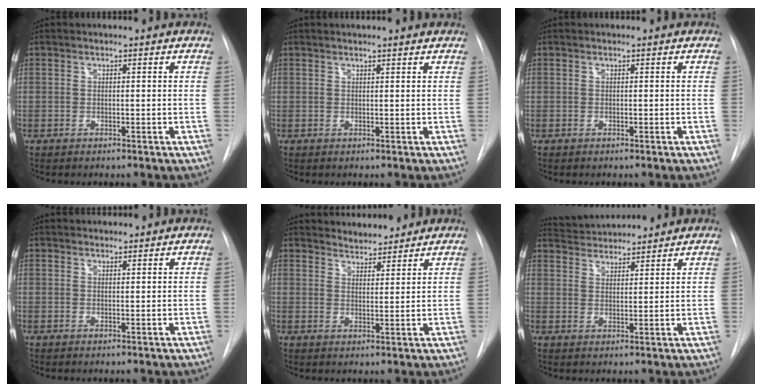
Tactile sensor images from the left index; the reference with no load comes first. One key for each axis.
{"total": 3.3, "fx": 3.0, "fy": -0.2, "fz": 1.2, "tx": -0.017, "ty": 0.011, "tz": 0.030}
{"total": 0.0}
{"total": 2.2, "fx": 2.1, "fy": 0.5, "fz": 0.3, "tx": -0.004, "ty": 0.016, "tz": 0.033}
{"total": 4.9, "fx": 4.8, "fy": 1.2, "fz": 0.3, "tx": -0.004, "ty": 0.005, "tz": 0.070}
{"total": 7.7, "fx": 7.5, "fy": 0.8, "fz": 1.3, "tx": -0.031, "ty": 0.021, "tz": 0.122}